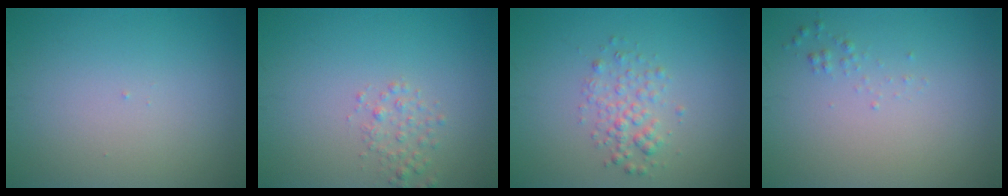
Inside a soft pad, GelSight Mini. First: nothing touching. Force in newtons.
{"total": 1.5, "press": 1.5, "slide": 0.1}
{"total": 2.2, "press": 2.2, "slide": 0.1}
{"total": 0.6, "press": 0.6, "slide": 0.0}